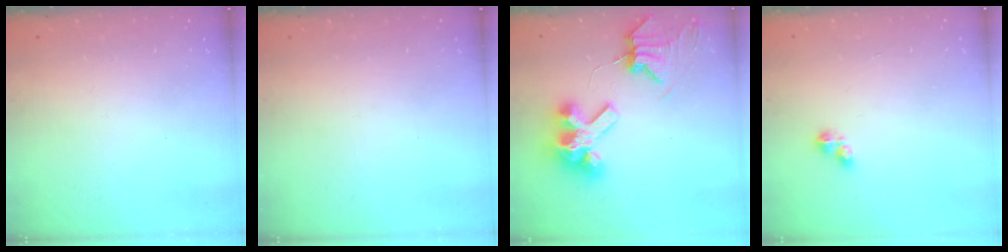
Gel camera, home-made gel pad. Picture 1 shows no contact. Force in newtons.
{"total": 0.0}
{"total": 9.1, "press": 9.0, "slide": 1.3}
{"total": 2.8, "press": 2.8, "slide": 0.4}